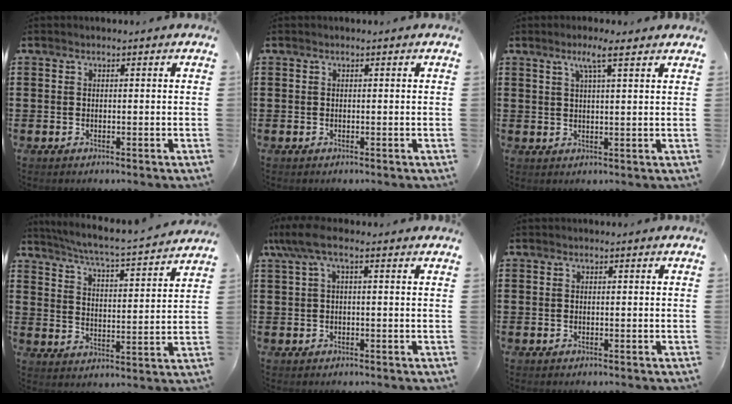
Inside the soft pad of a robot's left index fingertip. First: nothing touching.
{"total": 0.0}
{"total": 4.3, "force": [2.7, 0.3, 3.4], "torque": [-0.074, 0.002, 0.045]}
{"total": 4.6, "force": [4.3, -0.6, 1.6], "torque": [-0.053, -0.039, 0.065]}
{"total": 4.5, "force": [1.1, 0.9, 4.3], "torque": [-0.096, -0.005, 0.017]}
{"total": 0.0}